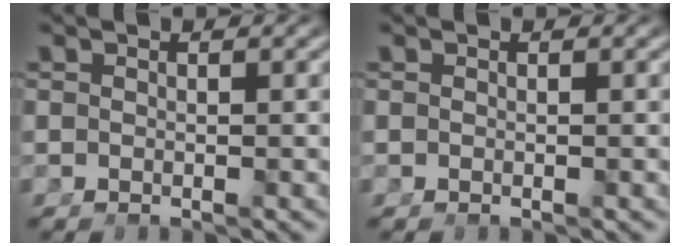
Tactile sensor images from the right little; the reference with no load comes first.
{"total": 0.0}